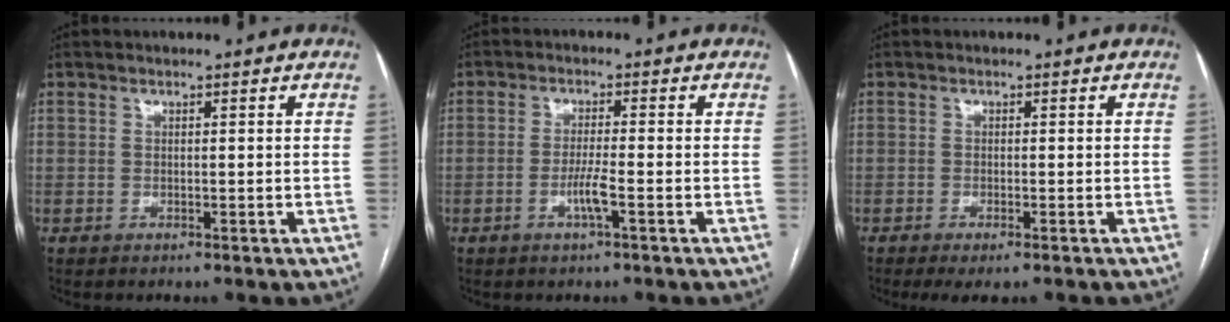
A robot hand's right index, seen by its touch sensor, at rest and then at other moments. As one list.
[{"total": 3.4, "force": [-1.4, -0.1, 3.1], "torque": [-0.062, -0.004, -0.028]}, {"total": 4.4, "force": [-3.3, 0.9, 2.7], "torque": [-0.035, -0.009, -0.046]}]